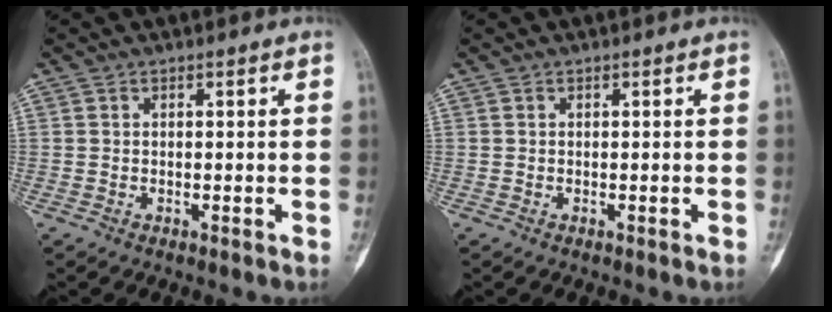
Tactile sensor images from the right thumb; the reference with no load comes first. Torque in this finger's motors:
{"motor_torque": [0.01, -0.01, 0.03, 0.03, 0.01]}